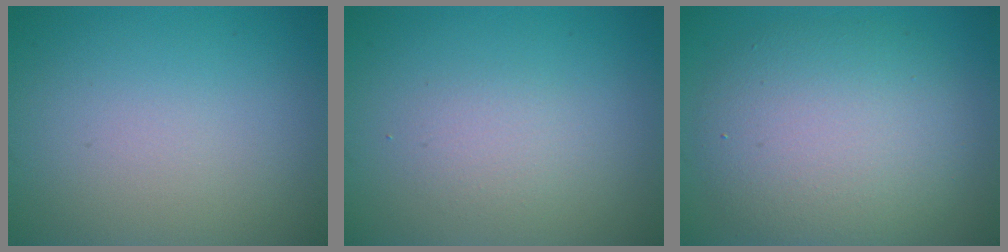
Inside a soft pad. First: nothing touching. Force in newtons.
{"total": 1.4, "press": 1.4, "slide": 0.0}
{"total": 7.2, "press": 7.2, "slide": 0.5}